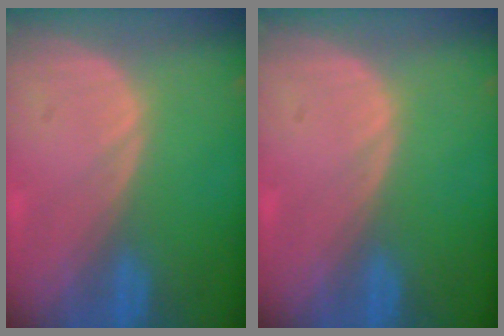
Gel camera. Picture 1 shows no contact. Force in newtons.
{"total": 0.0}